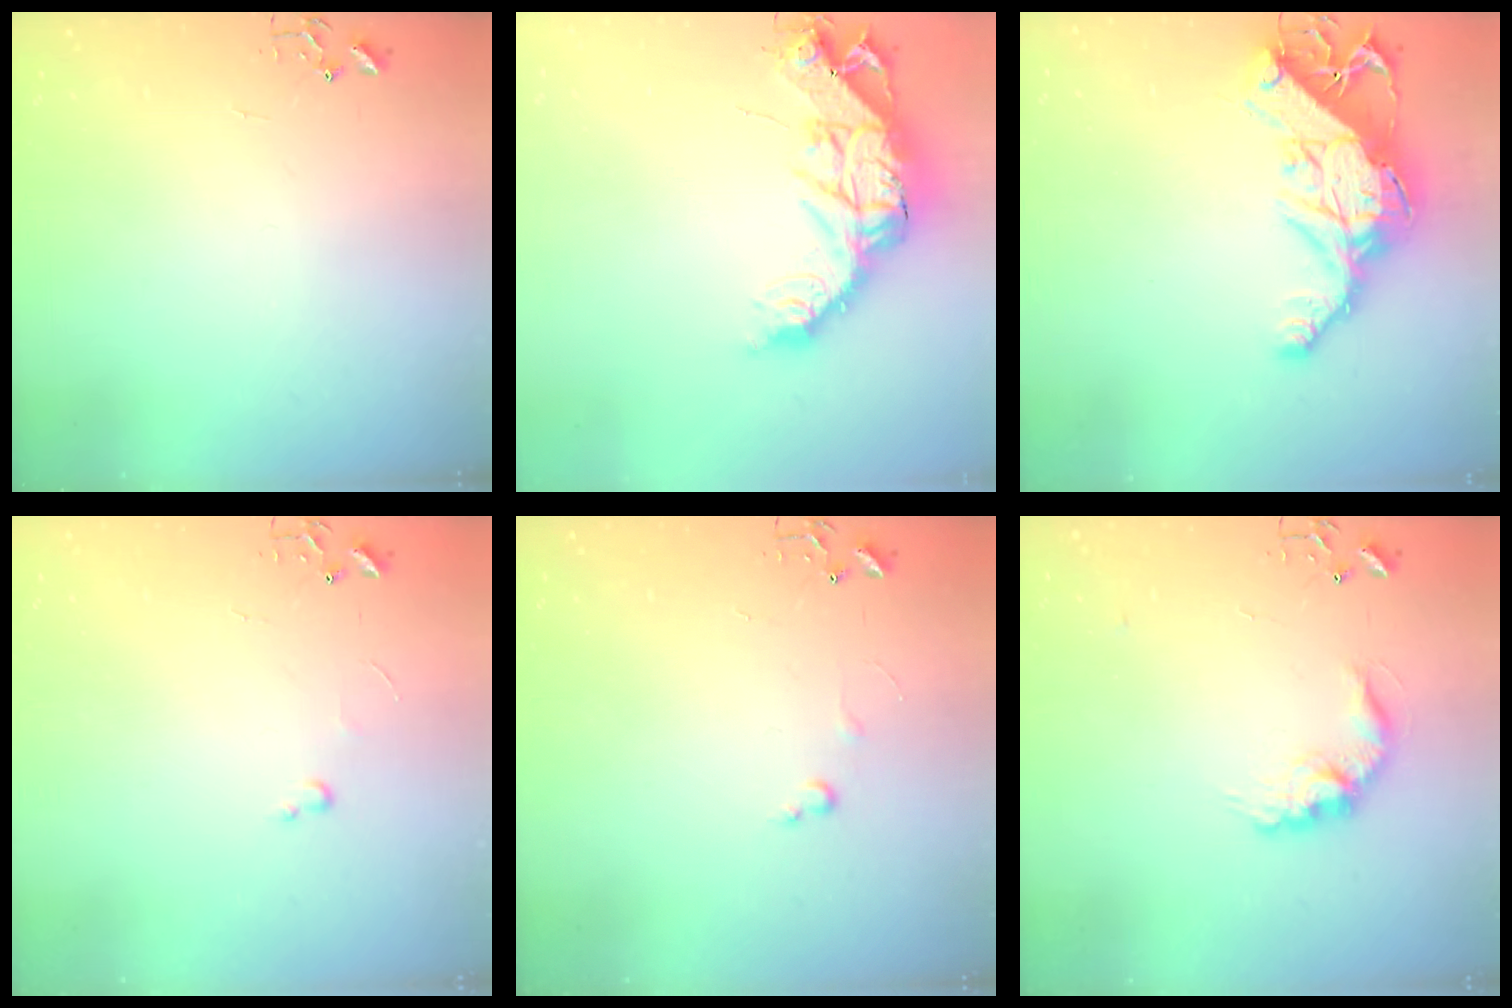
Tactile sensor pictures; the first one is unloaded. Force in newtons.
{"total": 16.2, "press": 16.2, "slide": 1.5}
{"total": 18.1, "press": 18.0, "slide": 1.6}
{"total": 2.6, "press": 2.6, "slide": 0.4}
{"total": 4.2, "press": 4.2, "slide": 0.6}
{"total": 11.9, "press": 11.9, "slide": 0.7}